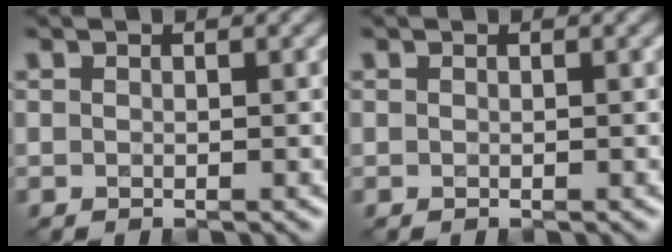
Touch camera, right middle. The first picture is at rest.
{"total": 0.0}